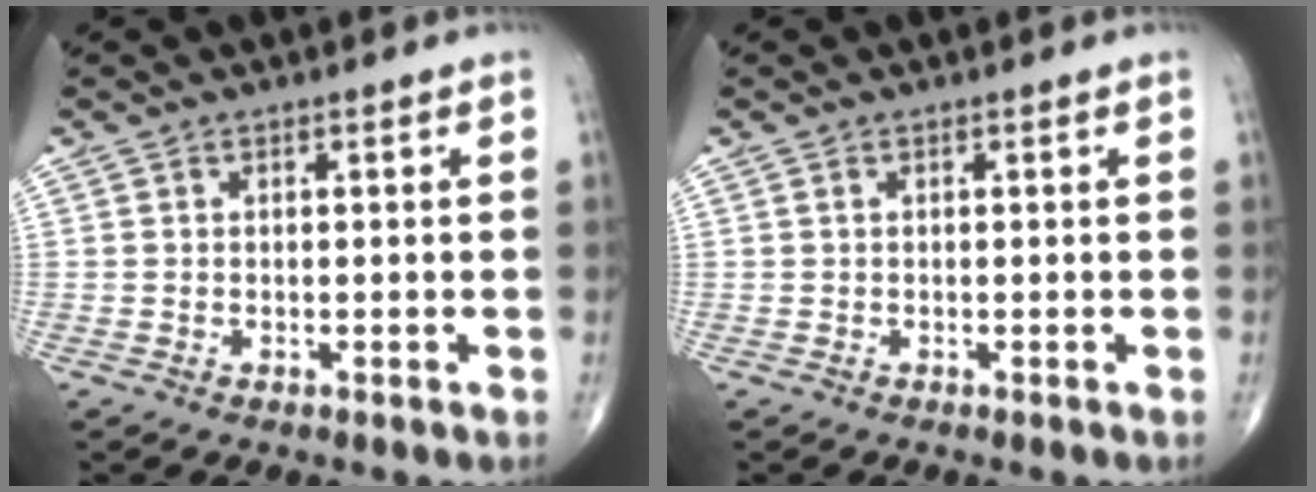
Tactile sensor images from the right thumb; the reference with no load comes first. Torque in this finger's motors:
{"motor_torque": [-0.43, -0.05, 0.19, 0.08, -0.01]}